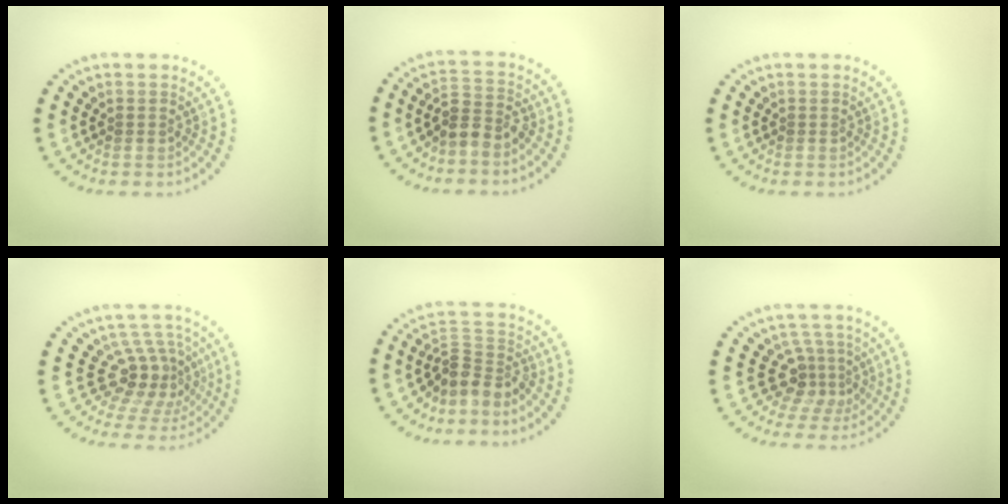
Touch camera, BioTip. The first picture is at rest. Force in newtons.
{"total": 2.7, "press": 2.3, "slide": 1.3}
{"total": 0.0}
{"total": 4.1, "press": 3.1, "slide": 2.7}
{"total": 3.4, "press": 2.3, "slide": 2.4}
{"total": 3.3, "press": 2.3, "slide": 2.3}